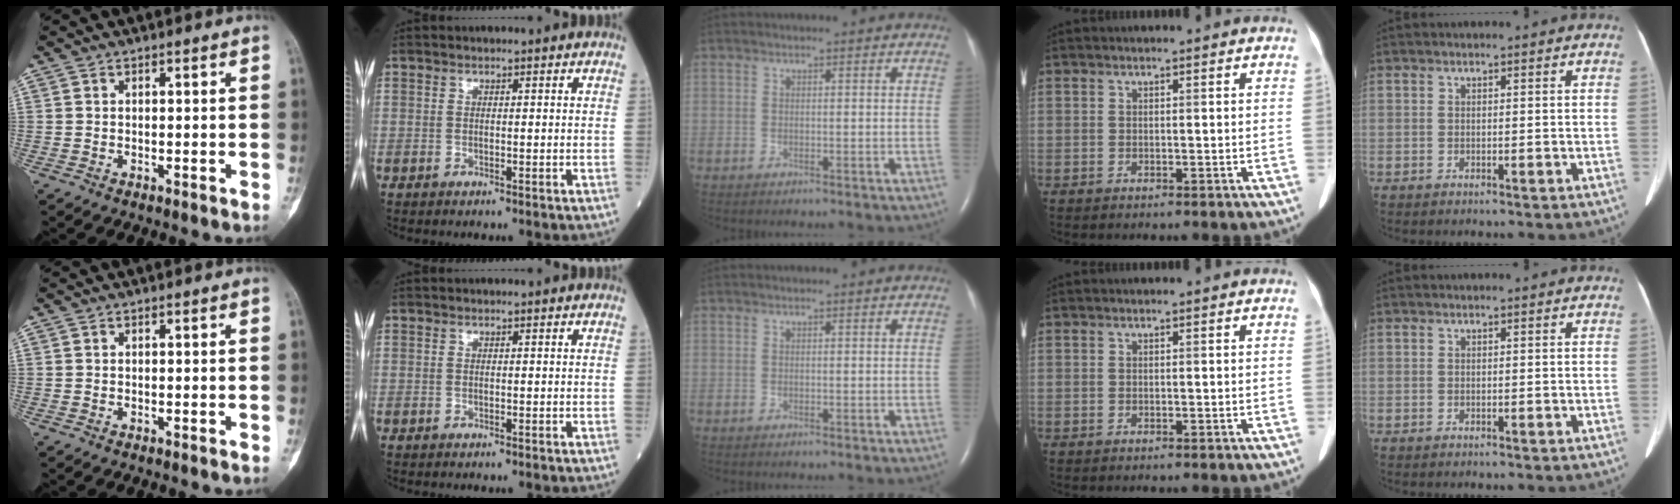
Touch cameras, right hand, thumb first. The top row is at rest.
{}